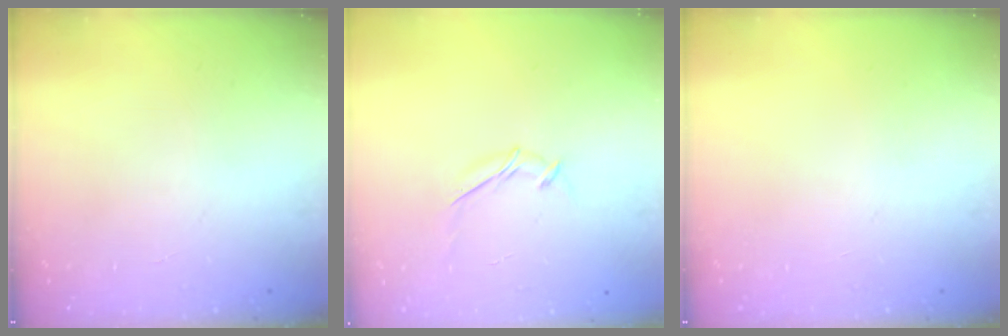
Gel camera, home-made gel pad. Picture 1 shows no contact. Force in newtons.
{"total": 5.6, "press": 5.6, "slide": 0.2}
{"total": 0.0}